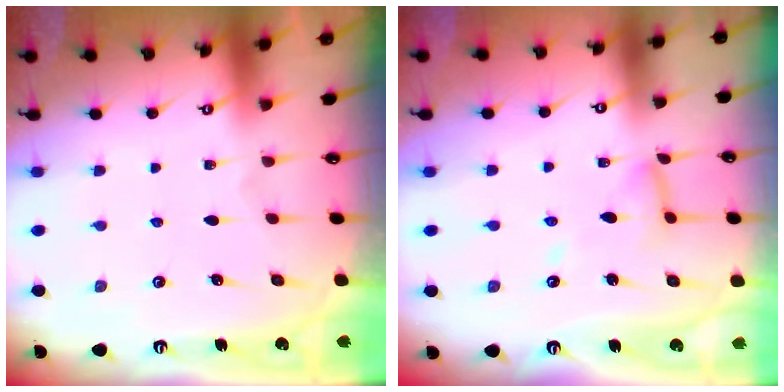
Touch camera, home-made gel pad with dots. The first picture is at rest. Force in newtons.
{"total": 9.0, "press": 9.0, "slide": 0.6}